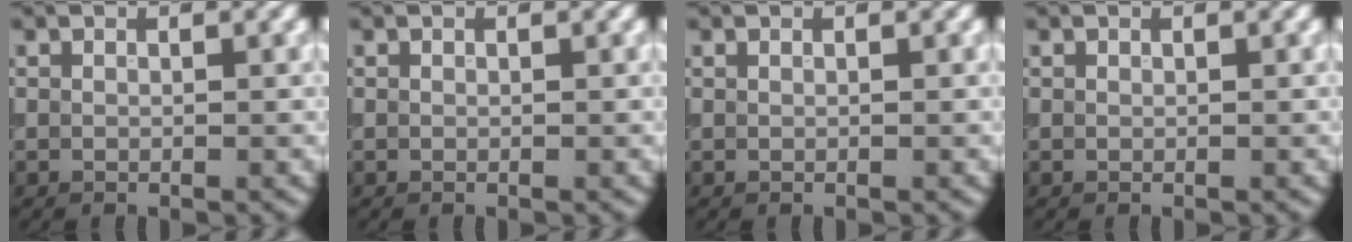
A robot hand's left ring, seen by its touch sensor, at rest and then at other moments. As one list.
[{"total": 0.0}, {"total": 0.0}, {"total": 0.0}]